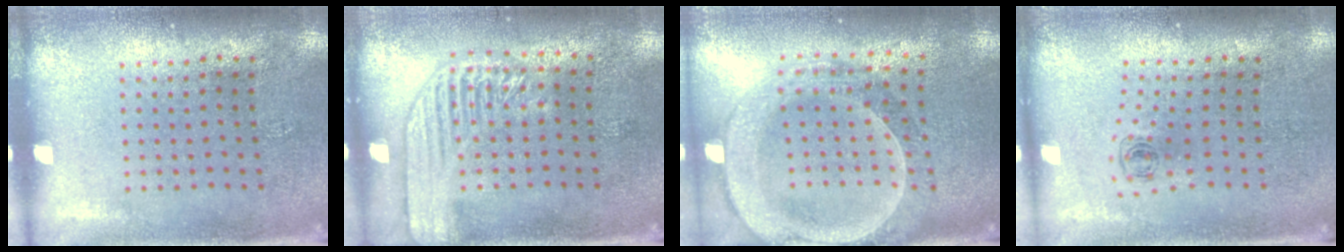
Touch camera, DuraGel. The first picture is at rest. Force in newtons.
{"total": 2.1, "press": 1.9, "slide": 0.9}
{"total": 2.6, "press": 2.3, "slide": 1.2}
{"total": 0.5, "press": 0.3, "slide": 0.4}